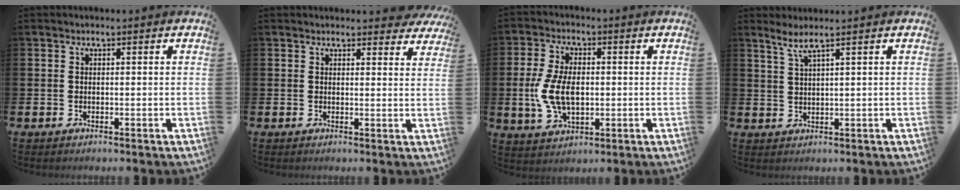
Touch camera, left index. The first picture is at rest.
{"total": 2.2, "force": [2.1, 0.6, 0.0], "torque": [0.010, -0.012, 0.036]}
{"total": 7.8, "force": [-0.3, 4.6, 6.3], "torque": [-0.136, 0.004, -0.010]}
{"total": 2.6, "force": [1.8, 0.0, 1.8], "torque": [-0.039, 0.001, 0.032]}